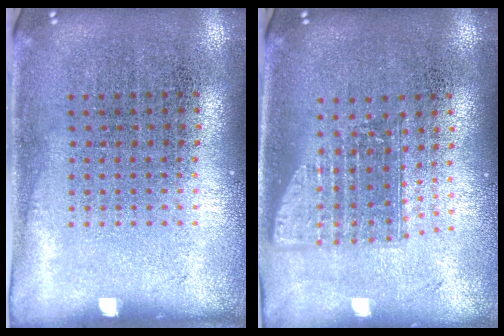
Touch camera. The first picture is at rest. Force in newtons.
{"total": 1.5, "press": 1.2, "slide": 0.9}